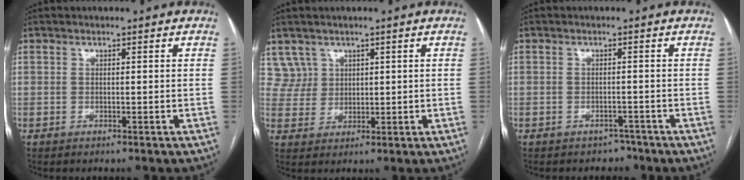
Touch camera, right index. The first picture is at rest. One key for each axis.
{"total": 4.3, "fx": 2.6, "fy": 3.4, "fz": -0.4, "tx": 0.016, "ty": 0.008, "tz": 0.055}
{"total": 2.4, "fx": -2.0, "fy": 1.4, "fz": 0.0, "tx": -0.001, "ty": 0.006, "tz": -0.025}